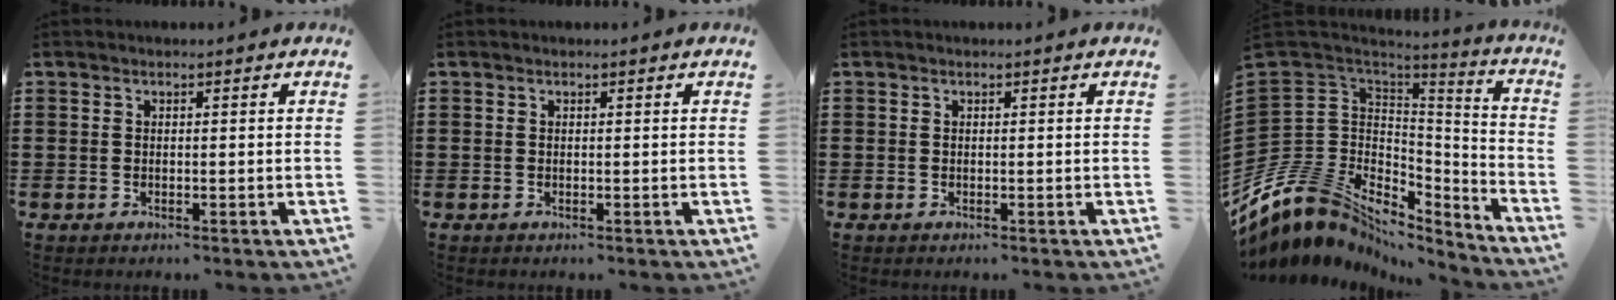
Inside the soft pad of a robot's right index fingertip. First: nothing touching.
{"total": 0.0}
{"total": 0.0}
{"total": 11.5, "force": [-6.0, 8.9, 4.0], "torque": [-0.145, -0.012, -0.121]}